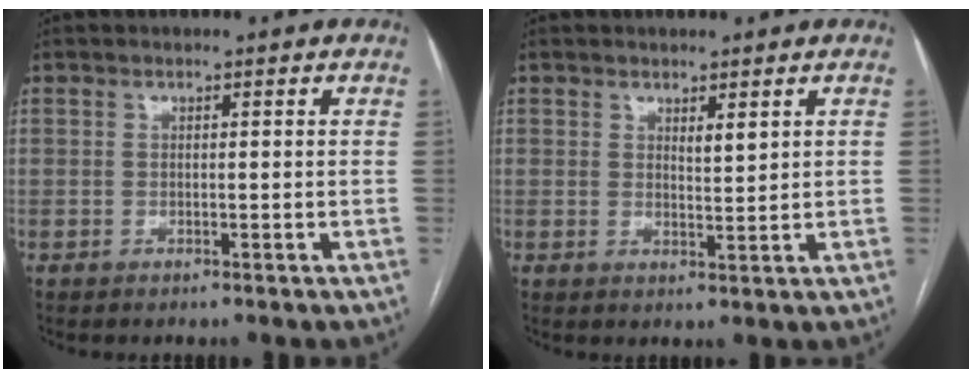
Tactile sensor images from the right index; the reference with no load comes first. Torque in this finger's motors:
{"motor_torque": [0.23, 0.09, 0.03, 0.01]}